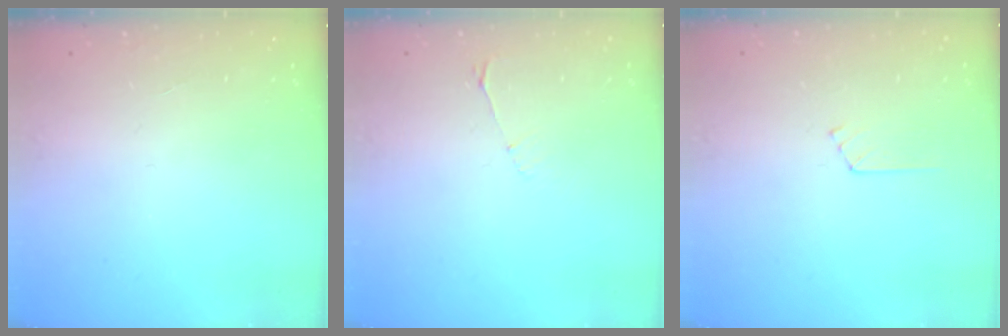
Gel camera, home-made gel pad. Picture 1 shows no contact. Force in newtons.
{"total": 3.2, "press": 3.1, "slide": 0.4}
{"total": 3.8, "press": 3.8, "slide": 0.3}